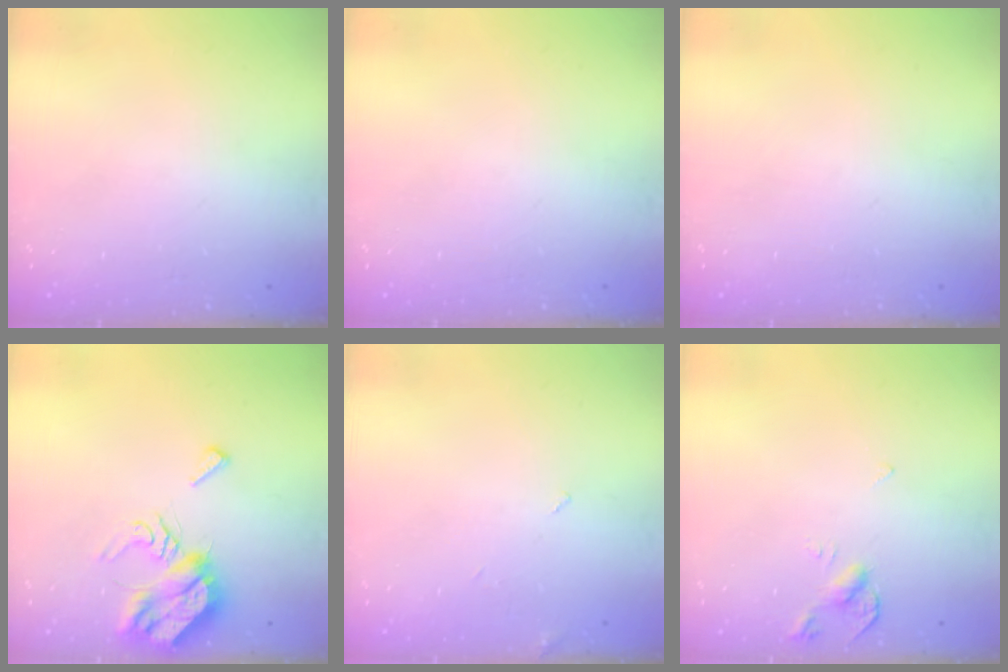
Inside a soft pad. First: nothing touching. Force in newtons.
{"total": 0.0}
{"total": 0.0}
{"total": 9.3, "press": 9.3, "slide": 0.7}
{"total": 2.2, "press": 2.2, "slide": 0.3}
{"total": 3.7, "press": 3.6, "slide": 0.7}